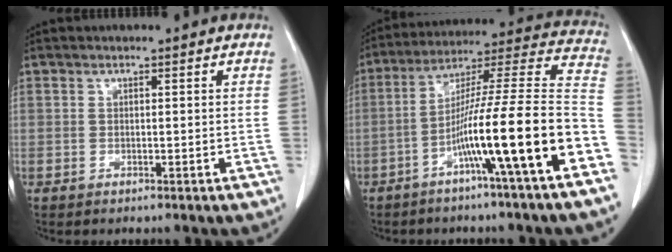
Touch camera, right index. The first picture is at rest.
{"total": 19.5, "force": [-8.1, -1.0, 17.7], "torque": [-0.253, 0.008, -0.141]}